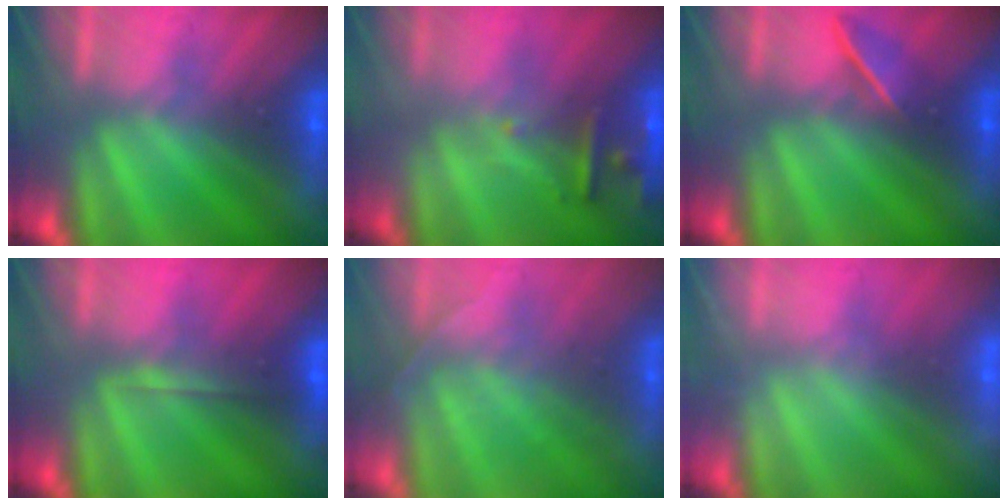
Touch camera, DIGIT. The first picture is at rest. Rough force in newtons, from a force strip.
{"total": 2.4}
{"total": 2.0}
{"total": 1.7}
{"total": 1.7}
{"total": 2.5}